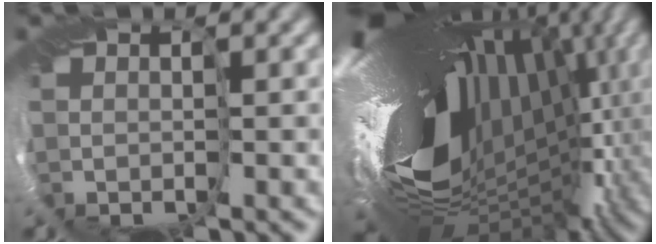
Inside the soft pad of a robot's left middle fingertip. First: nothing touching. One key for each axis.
{"total": 17.7, "fx": 0.4, "fy": 9.0, "fz": 15.2, "tx": -0.229, "ty": -0.025, "tz": 0.007}